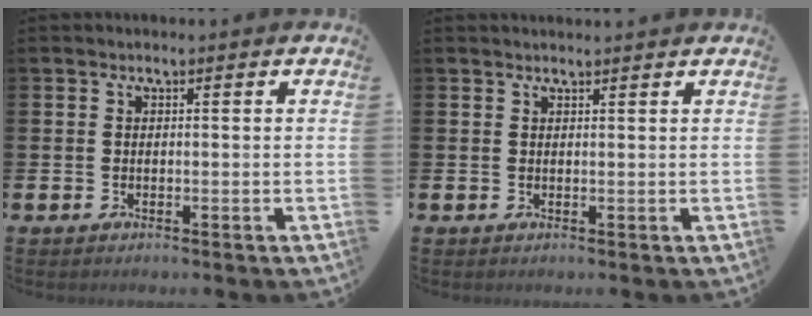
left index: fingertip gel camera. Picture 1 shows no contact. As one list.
[{"total": 1.1, "force": [1.1, 0.0, 0.1], "torque": [0.008, -0.006, 0.019]}]